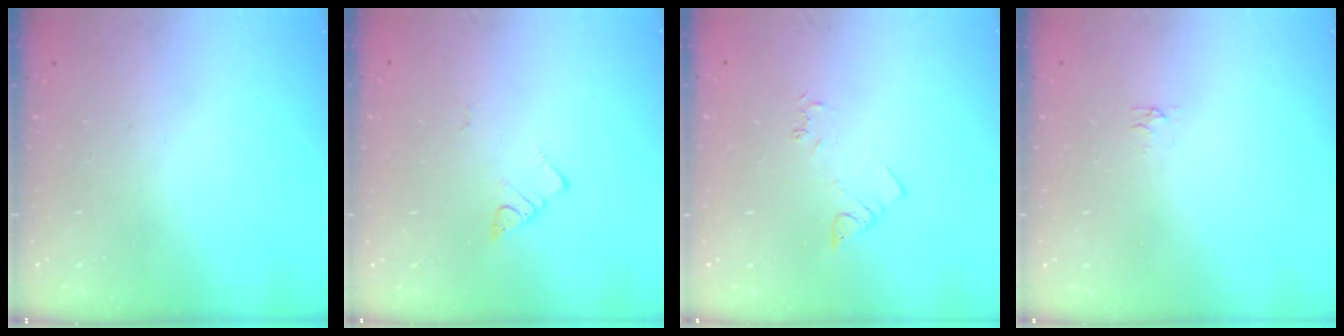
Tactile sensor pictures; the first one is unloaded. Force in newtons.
{"total": 3.0, "press": 3.0, "slide": 0.2}
{"total": 2.3, "press": 2.3, "slide": 0.3}
{"total": 2.9, "press": 2.9, "slide": 0.5}